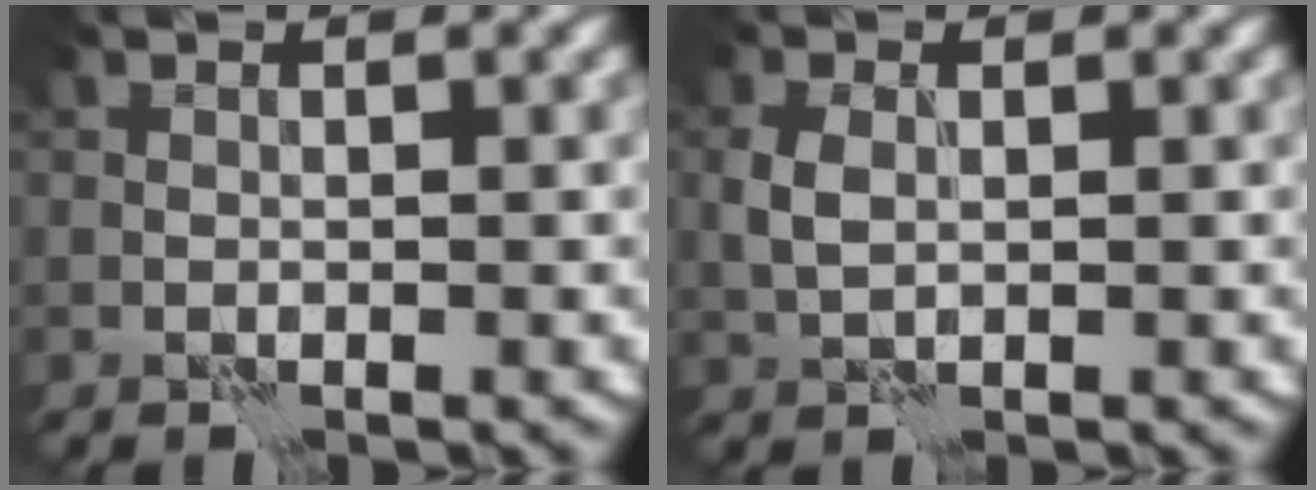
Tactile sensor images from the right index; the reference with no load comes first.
{"total": 2.0, "force": [0.1, 1.4, 1.5], "torque": [-0.038, 0.004, 0.003]}